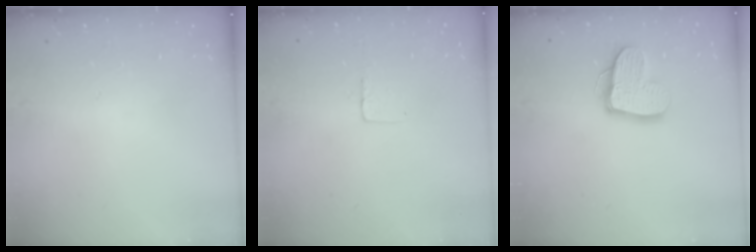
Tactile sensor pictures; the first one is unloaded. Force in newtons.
{"total": 2.7, "press": 2.7, "slide": 0.1}
{"total": 14.4, "press": 14.3, "slide": 1.3}